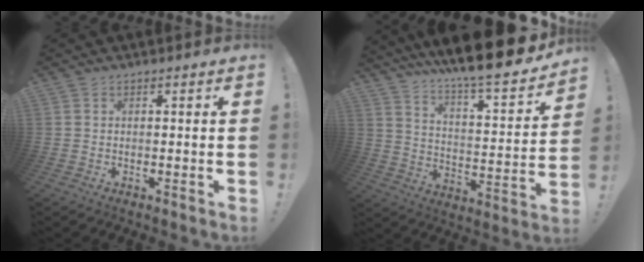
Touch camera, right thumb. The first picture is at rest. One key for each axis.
{"total": 13.4, "fx": 11.5, "fy": 1.3, "fz": 6.8, "tx": -0.119, "ty": -0.107, "tz": 0.188}